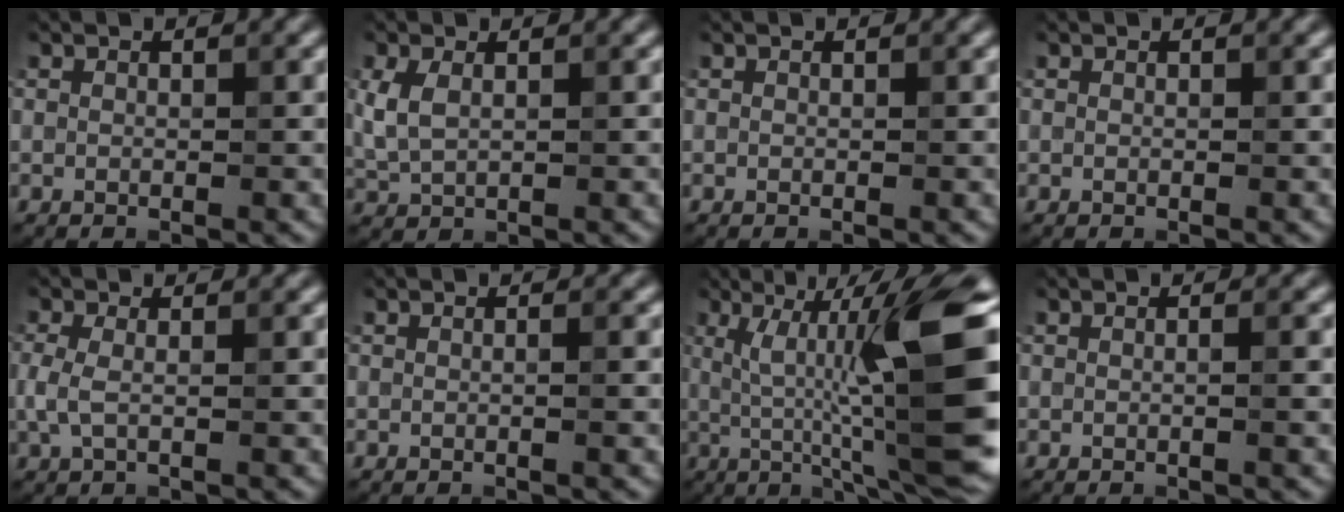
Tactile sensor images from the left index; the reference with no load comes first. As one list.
[{"total": 2.3, "force": [0.4, 1.4, 1.8], "torque": [-0.053, -0.001, 0.012]}, {"total": 0.0}, {"total": 0.0}, {"total": 1.5, "force": [-0.4, 0.7, 1.3], "torque": [-0.041, -0.004, -0.009]}, {"total": 1.1, "force": [-0.3, 0.5, 1.0], "torque": [-0.007, -0.006, -0.016]}, {"total": 13.8, "force": [1.0, 3.1, 13.4], "torque": [-0.183, 0.008, 0.018]}, {"total": 1.5, "force": [-0.3, 0.7, 1.3], "torque": [-0.007, -0.005, -0.019]}]